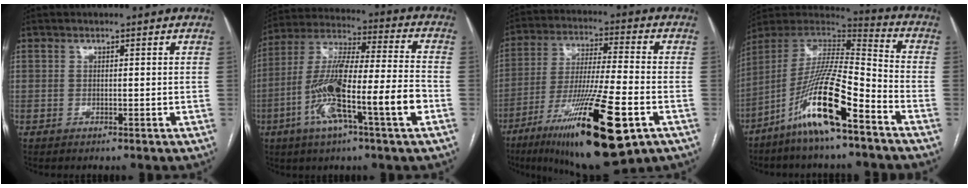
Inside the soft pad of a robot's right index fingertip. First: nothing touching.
{"total": 17.5, "force": [-5.9, 1.1, 16.4], "torque": [-0.308, 0.000, -0.107]}
{"total": 21.7, "force": [-10.1, 2.8, 19.0], "torque": [-0.318, -0.041, -0.165]}
{"total": 16.6, "force": [-9.6, 1.7, 13.4], "torque": [-0.271, -0.011, -0.179]}